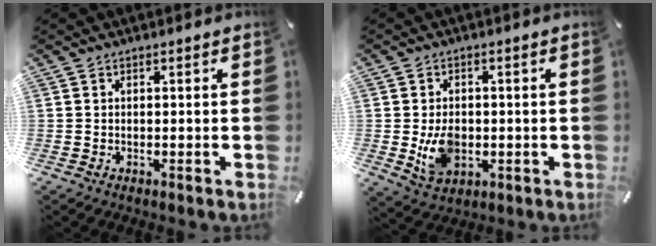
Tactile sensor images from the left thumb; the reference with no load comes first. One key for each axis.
{"total": 7.5, "fx": -0.7, "fy": 5.7, "fz": 4.8, "tx": -0.093, "ty": -0.002, "tz": -0.012}